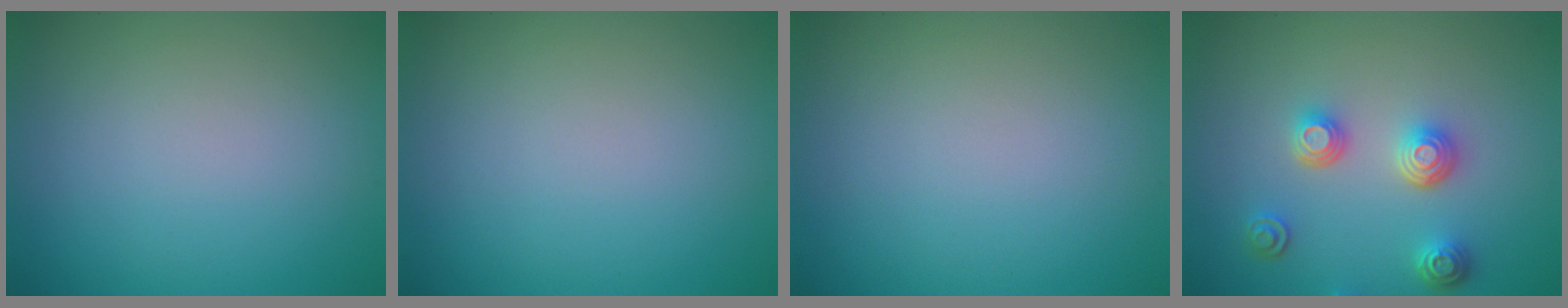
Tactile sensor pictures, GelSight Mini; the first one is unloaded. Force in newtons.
{"total": 0.0}
{"total": 0.0}
{"total": 3.6, "press": 3.0, "slide": 2.0}